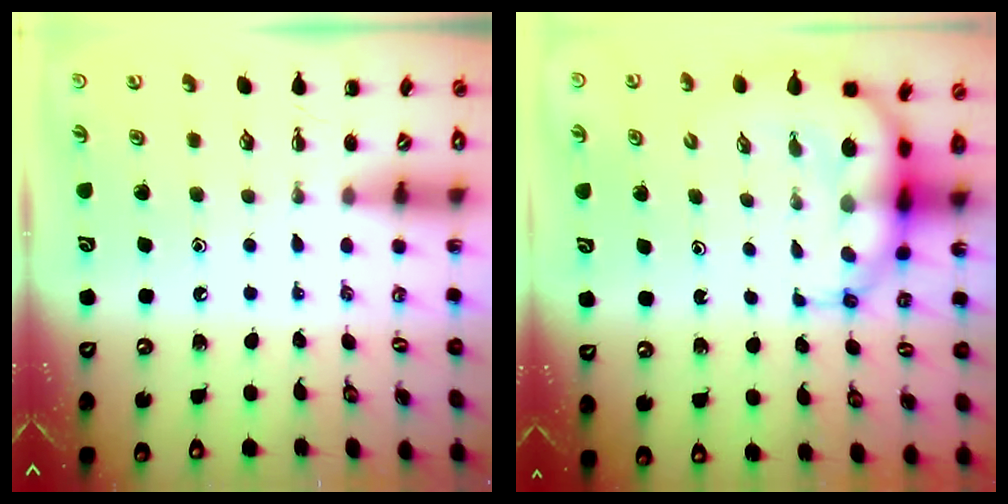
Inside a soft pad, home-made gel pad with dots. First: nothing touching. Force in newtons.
{"total": 8.7, "press": 8.3, "slide": 2.7}